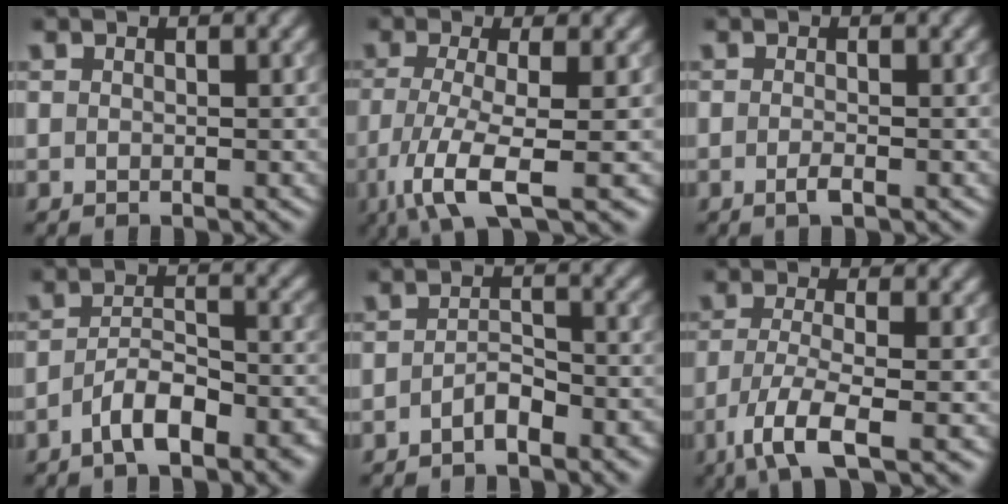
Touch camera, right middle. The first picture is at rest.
{"total": 7.0, "force": [-2.6, 1.7, 6.2], "torque": [-0.116, -0.015, -0.053]}
{"total": 1.1, "force": [-0.5, 0.3, 1.0], "torque": [-0.016, -0.002, -0.012]}
{"total": 5.1, "force": [-2.9, 1.8, 3.8], "torque": [-0.064, 0.002, -0.051]}
{"total": 2.5, "force": [-1.6, 0.9, 1.6], "torque": [-0.027, 0.008, -0.029]}
{"total": 5.1, "force": [-2.3, 1.2, 4.4], "torque": [-0.085, -0.012, -0.050]}